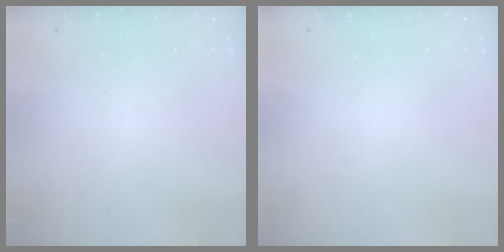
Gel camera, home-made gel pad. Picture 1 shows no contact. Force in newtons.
{"total": 0.0}